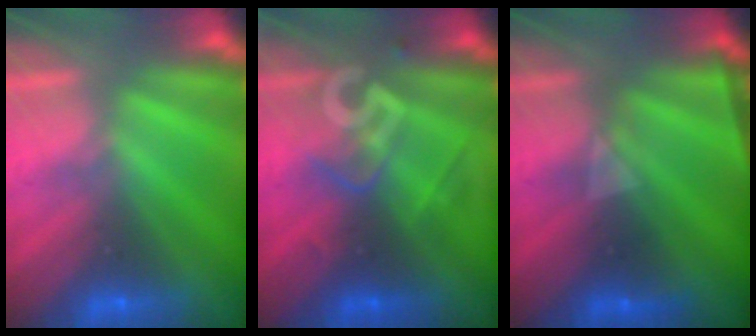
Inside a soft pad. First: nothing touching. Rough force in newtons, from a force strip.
{"total": 2.7}
{"total": 2.3}